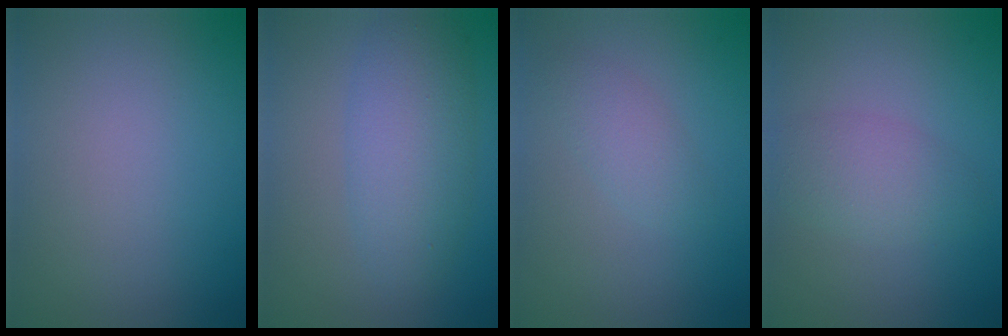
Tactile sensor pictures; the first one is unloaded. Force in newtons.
{"total": 5.0, "press": 5.0, "slide": 0.1}
{"total": 1.9, "press": 1.9, "slide": 0.1}
{"total": 3.0, "press": 3.0, "slide": 0.2}